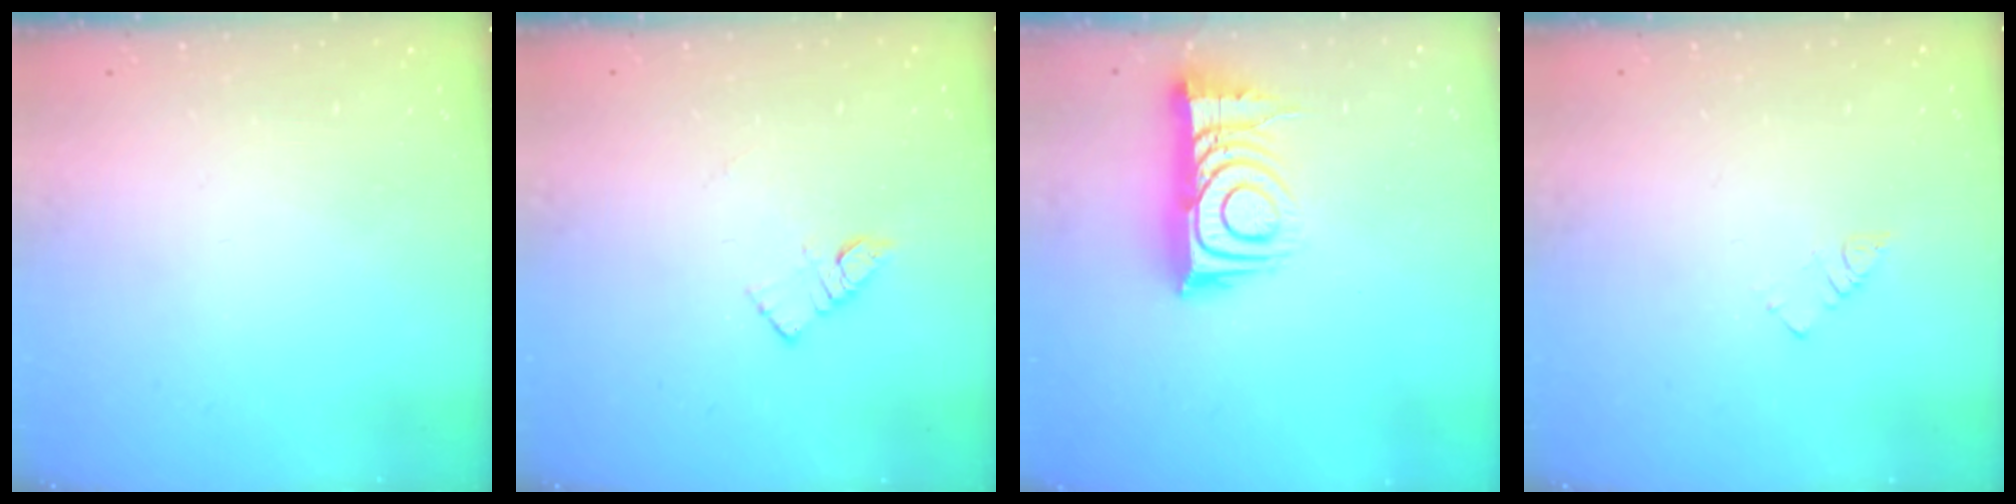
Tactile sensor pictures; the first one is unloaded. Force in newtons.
{"total": 4.9, "press": 4.9, "slide": 0.2}
{"total": 12.7, "press": 12.7, "slide": 0.9}
{"total": 2.3, "press": 2.3, "slide": 0.4}